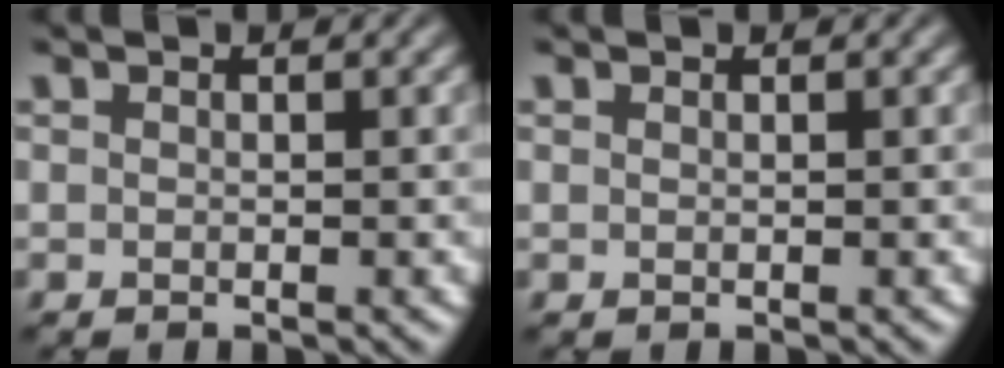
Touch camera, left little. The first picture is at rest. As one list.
[{"total": 0.0}]